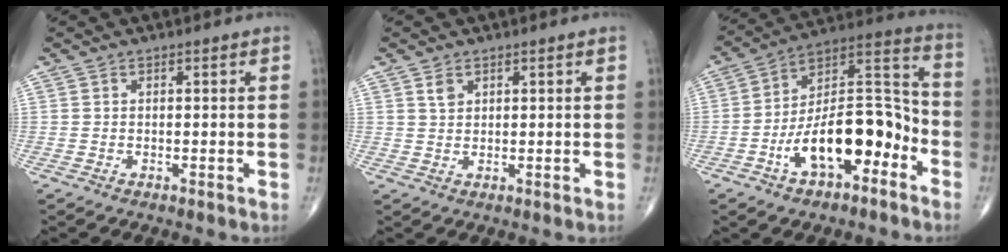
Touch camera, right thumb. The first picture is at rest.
{"total": 2.0, "force": [1.2, 1.3, 1.1], "torque": [-0.016, -0.004, 0.026]}
{"total": 18.6, "force": [-7.4, 9.1, 14.5], "torque": [-0.210, 0.071, -0.124]}